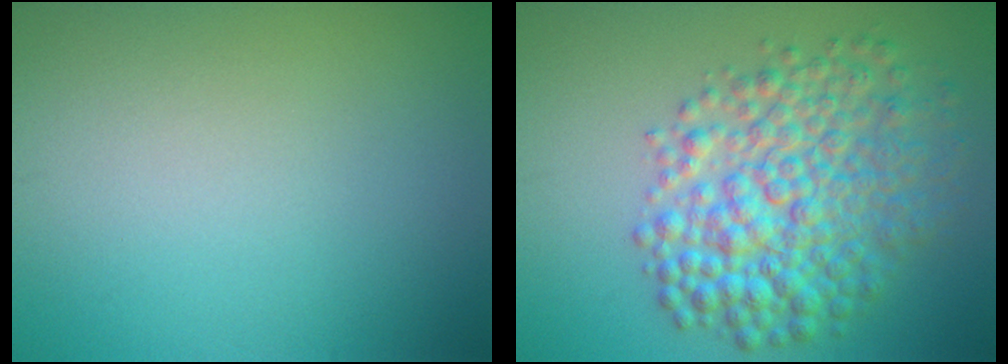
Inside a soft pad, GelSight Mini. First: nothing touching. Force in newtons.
{"total": 7.5, "press": 7.5, "slide": 0.1}